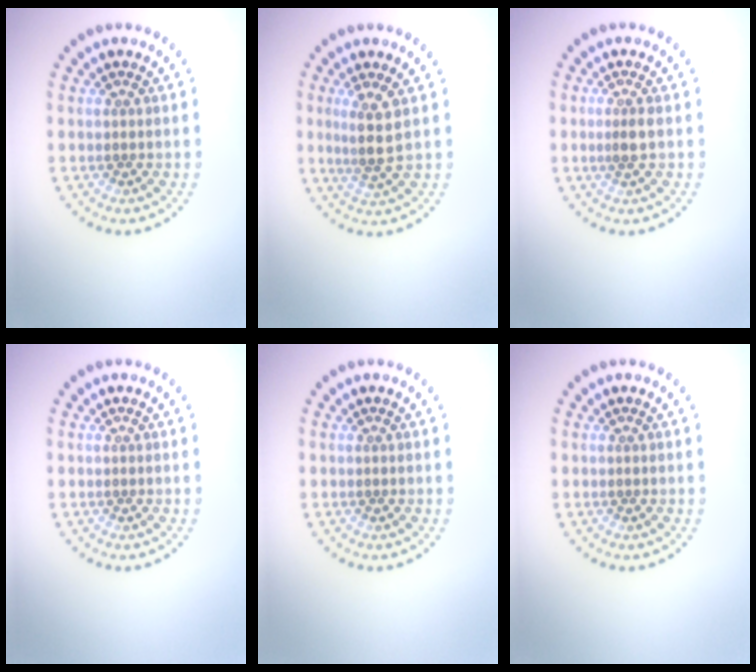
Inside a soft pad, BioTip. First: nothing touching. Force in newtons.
{"total": 2.8, "press": 2.2, "slide": 1.7}
{"total": 1.7, "press": 1.4, "slide": 0.9}
{"total": 0.0}
{"total": 0.0}
{"total": 0.0}